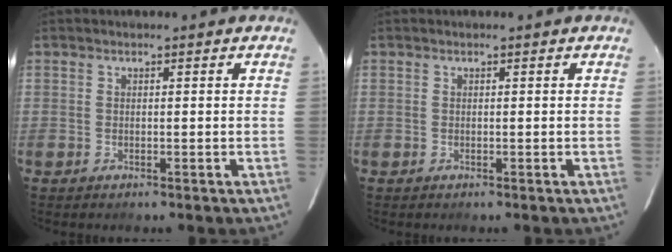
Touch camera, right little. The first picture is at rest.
{"total": 0.0}